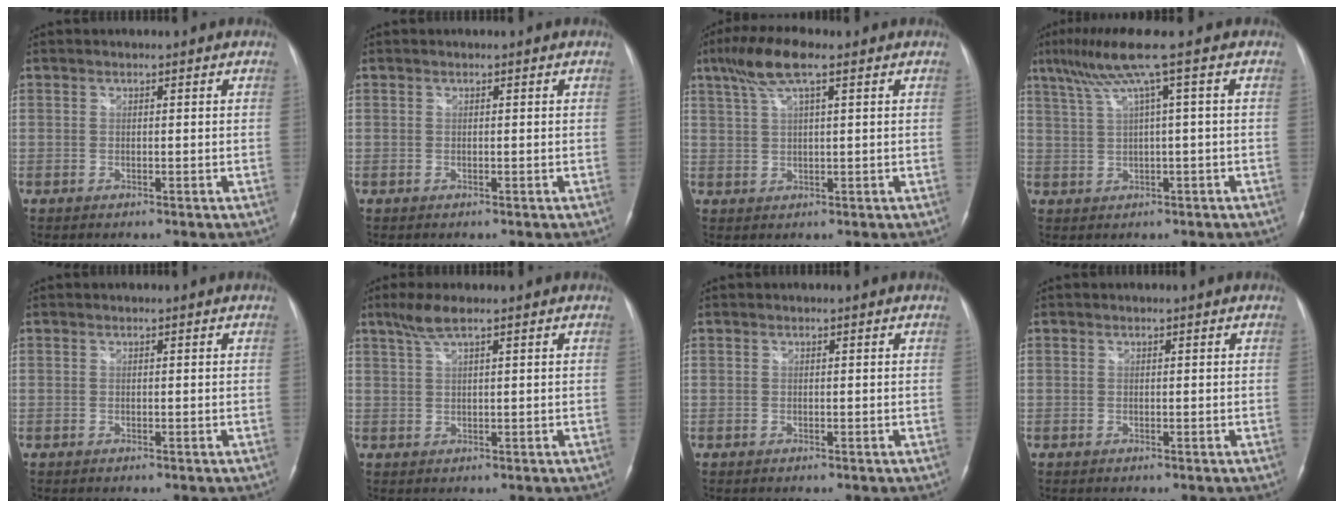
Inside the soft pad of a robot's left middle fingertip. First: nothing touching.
{"total": 0.0}
{"total": 6.9, "force": [4.0, 1.0, 5.5], "torque": [-0.121, 0.023, 0.077]}
{"total": 6.7, "force": [3.2, -1.4, 5.8], "torque": [-0.115, 0.029, 0.064]}
{"total": 0.0}
{"total": 3.5, "force": [2.4, 0.2, 2.4], "torque": [-0.060, 0.009, 0.052]}
{"total": 0.0}
{"total": 0.0}